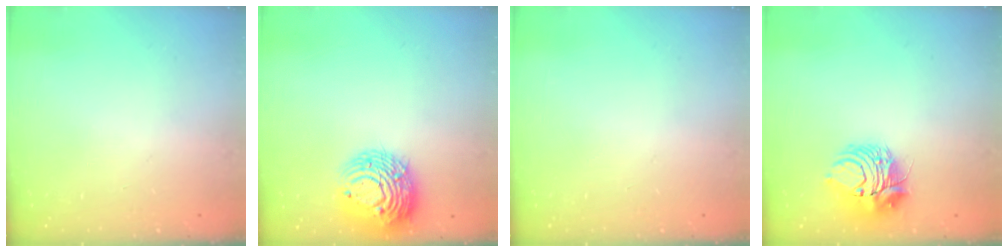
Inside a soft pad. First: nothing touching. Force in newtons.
{"total": 13.2, "press": 13.1, "slide": 1.4}
{"total": 0.0}
{"total": 9.4, "press": 9.2, "slide": 1.6}